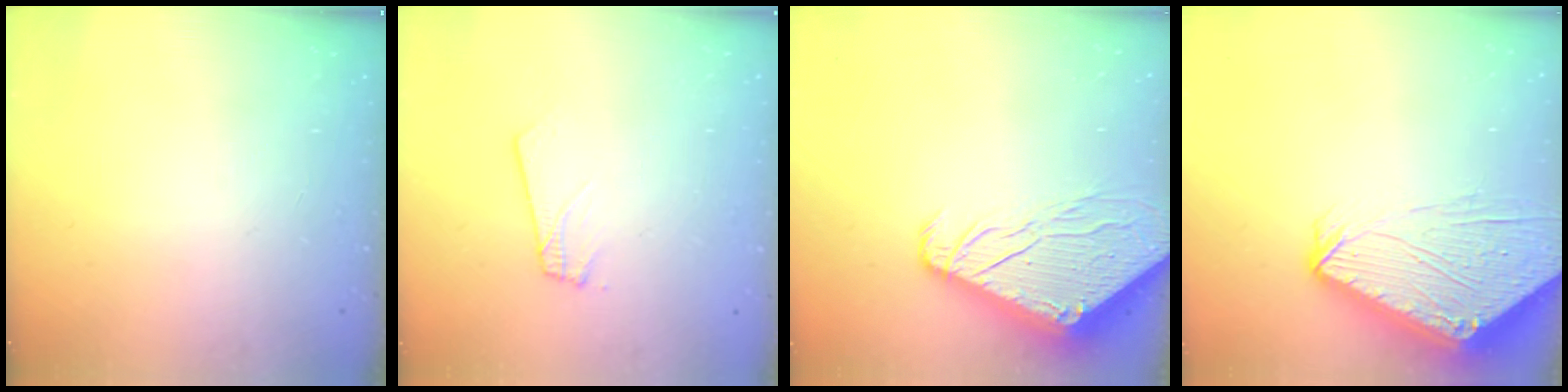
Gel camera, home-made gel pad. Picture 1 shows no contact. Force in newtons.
{"total": 1.8, "press": 1.8, "slide": 0.1}
{"total": 10.1, "press": 10.0, "slide": 1.1}
{"total": 8.6, "press": 8.6, "slide": 0.6}